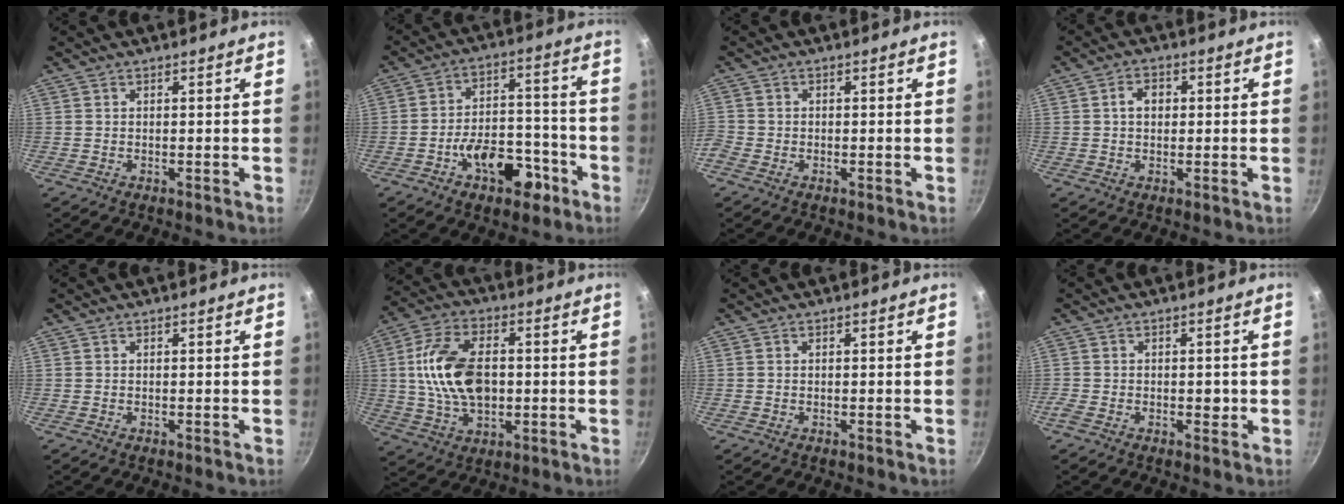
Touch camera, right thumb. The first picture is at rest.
{"total": 13.0, "force": [-6.4, 7.4, 8.6], "torque": [-0.092, 0.059, -0.093]}
{"total": 2.1, "force": [-1.2, 1.6, 0.7], "torque": [-0.023, 0.002, -0.029]}
{"total": 3.7, "force": [0.5, 2.8, 2.4], "torque": [-0.023, 0.008, 0.004]}
{"total": 0.0}
{"total": 15.5, "force": [0.7, 9.5, 12.2], "torque": [-0.212, 0.015, 0.008]}
{"total": 0.0}
{"total": 2.4, "force": [-0.6, 1.6, 1.7], "torque": [-0.023, 0.002, -0.012]}